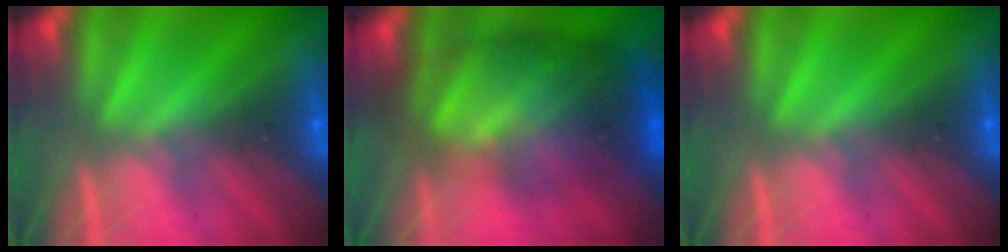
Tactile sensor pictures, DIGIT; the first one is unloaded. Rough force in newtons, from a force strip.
{"total": 7.6}
{"total": 0.0}